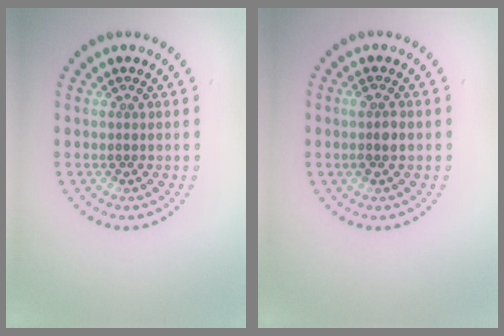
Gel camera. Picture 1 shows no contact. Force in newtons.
{"total": 1.5, "press": 1.4, "slide": 0.5}